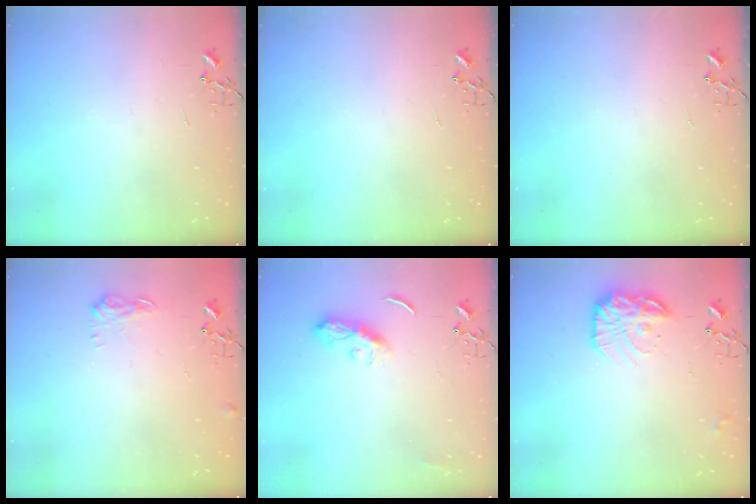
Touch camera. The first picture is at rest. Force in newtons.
{"total": 0.0}
{"total": 0.0}
{"total": 7.6, "press": 7.6, "slide": 0.3}
{"total": 8.4, "press": 8.4, "slide": 0.2}
{"total": 15.4, "press": 15.3, "slide": 0.8}